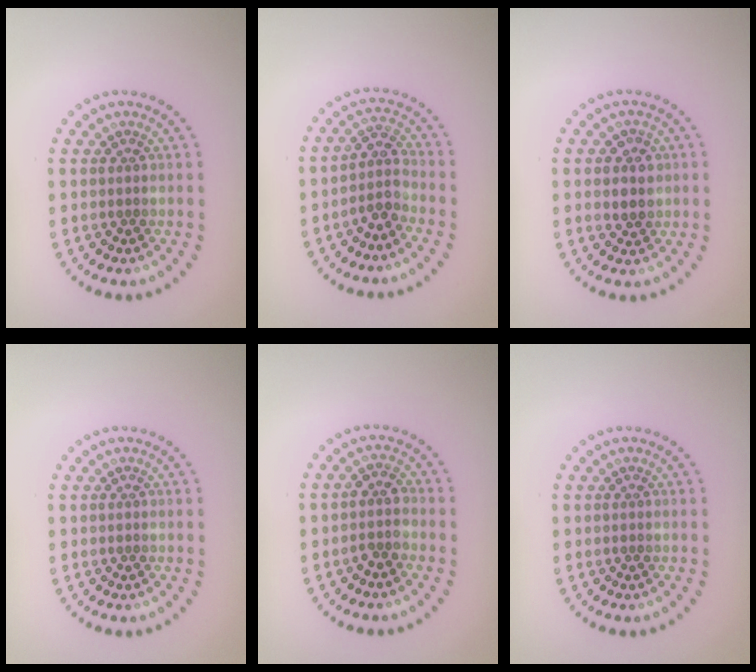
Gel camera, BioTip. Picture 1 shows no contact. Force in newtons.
{"total": 2.4, "press": 1.8, "slide": 1.5}
{"total": 2.5, "press": 2.5, "slide": 0.6}
{"total": 0.0}
{"total": 1.9, "press": 1.6, "slide": 1.0}
{"total": 0.0}